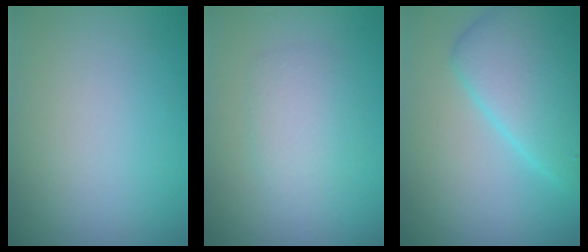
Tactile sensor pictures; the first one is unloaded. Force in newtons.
{"total": 2.4, "press": 2.4, "slide": 0.1}
{"total": 7.2, "press": 7.2, "slide": 0.2}